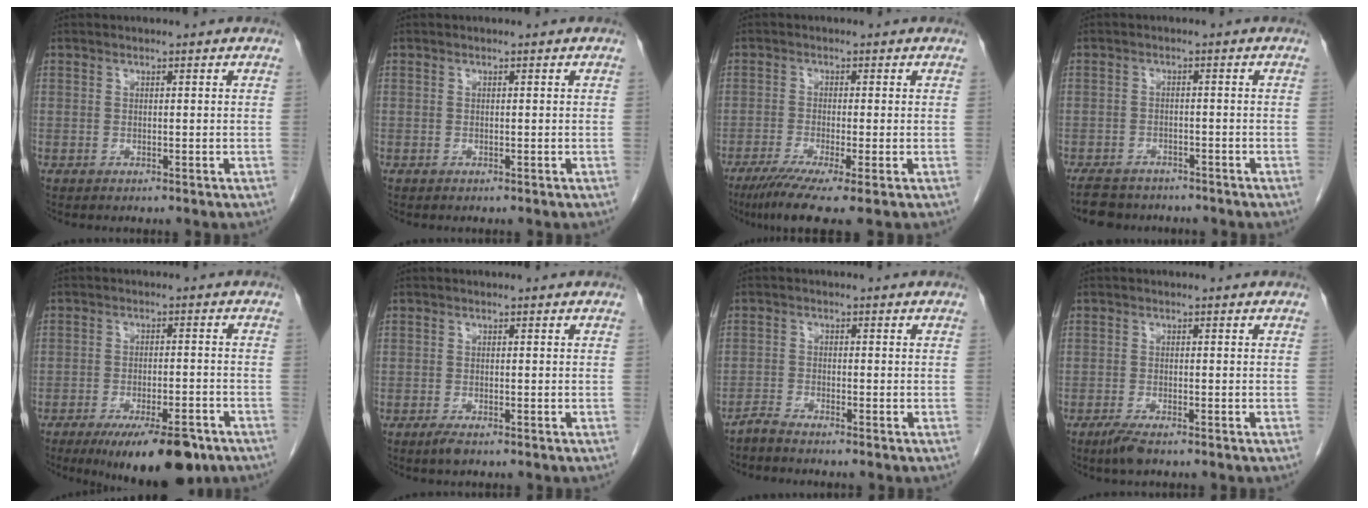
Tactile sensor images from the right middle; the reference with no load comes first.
{"total": 0.0}
{"total": 7.3, "force": [-4.6, 0.0, 5.7], "torque": [-0.092, -0.020, -0.076]}
{"total": 7.7, "force": [-6.6, 3.1, 2.4], "torque": [-0.040, -0.005, -0.097]}
{"total": 11.6, "force": [-8.0, 3.3, 7.7], "torque": [-0.099, -0.010, -0.121]}
{"total": 1.6, "force": [-1.1, 0.4, 1.1], "torque": [-0.028, -0.004, -0.019]}
{"total": 1.9, "force": [-1.9, -0.2, 0.3], "torque": [-0.005, -0.004, -0.039]}
{"total": 2.7, "force": [-1.9, 0.4, 1.8], "torque": [-0.044, -0.007, -0.037]}